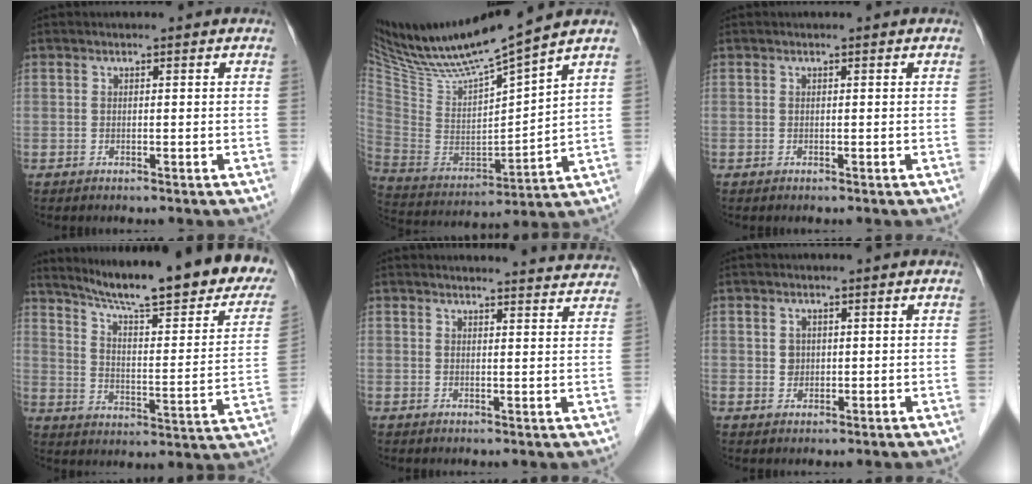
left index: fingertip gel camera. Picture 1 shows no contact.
{"total": 17.1, "force": [14.6, -0.4, 8.8], "torque": [-0.165, -0.011, 0.281]}
{"total": 0.0}
{"total": 26.6, "force": [21.7, 3.1, 15.0], "torque": [-0.224, -0.047, 0.287]}
{"total": 11.2, "force": [11.1, 0.5, 1.6], "torque": [-0.001, -0.027, 0.107]}
{"total": 1.6, "force": [0.4, 1.4, 0.7], "torque": [-0.015, 0.002, 0.009]}